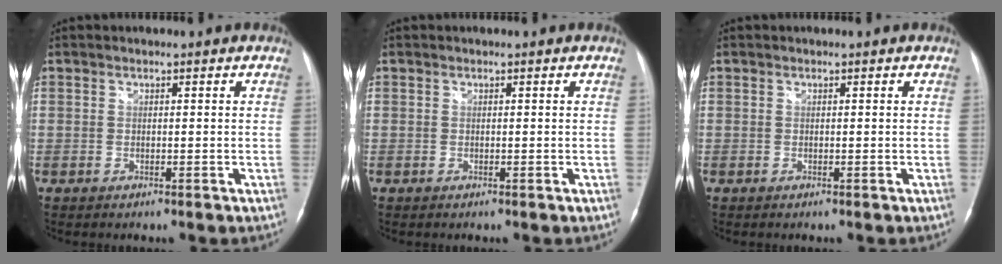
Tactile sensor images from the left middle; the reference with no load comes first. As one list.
[{"total": 0.0}, {"total": 0.0}]